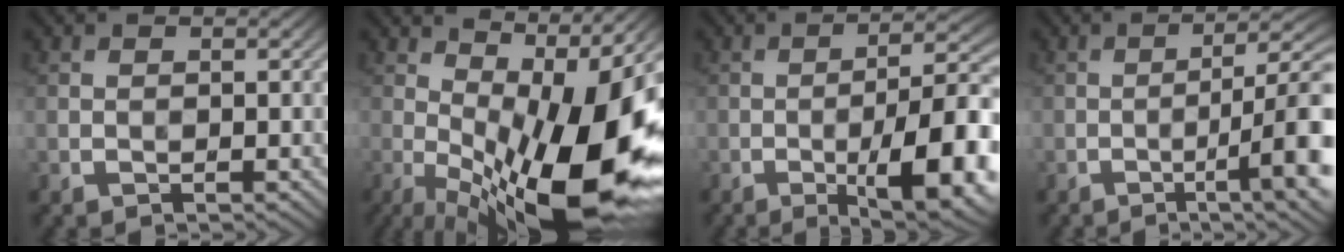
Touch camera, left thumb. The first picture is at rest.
{"total": 18.7, "force": [-2.1, 6.1, 17.6], "torque": [-0.259, 0.002, -0.030]}
{"total": 13.1, "force": [-4.3, 3.4, 11.9], "torque": [-0.163, 0.012, -0.064]}
{"total": 10.1, "force": [-2.0, 2.3, 9.6], "torque": [-0.127, 0.010, -0.032]}